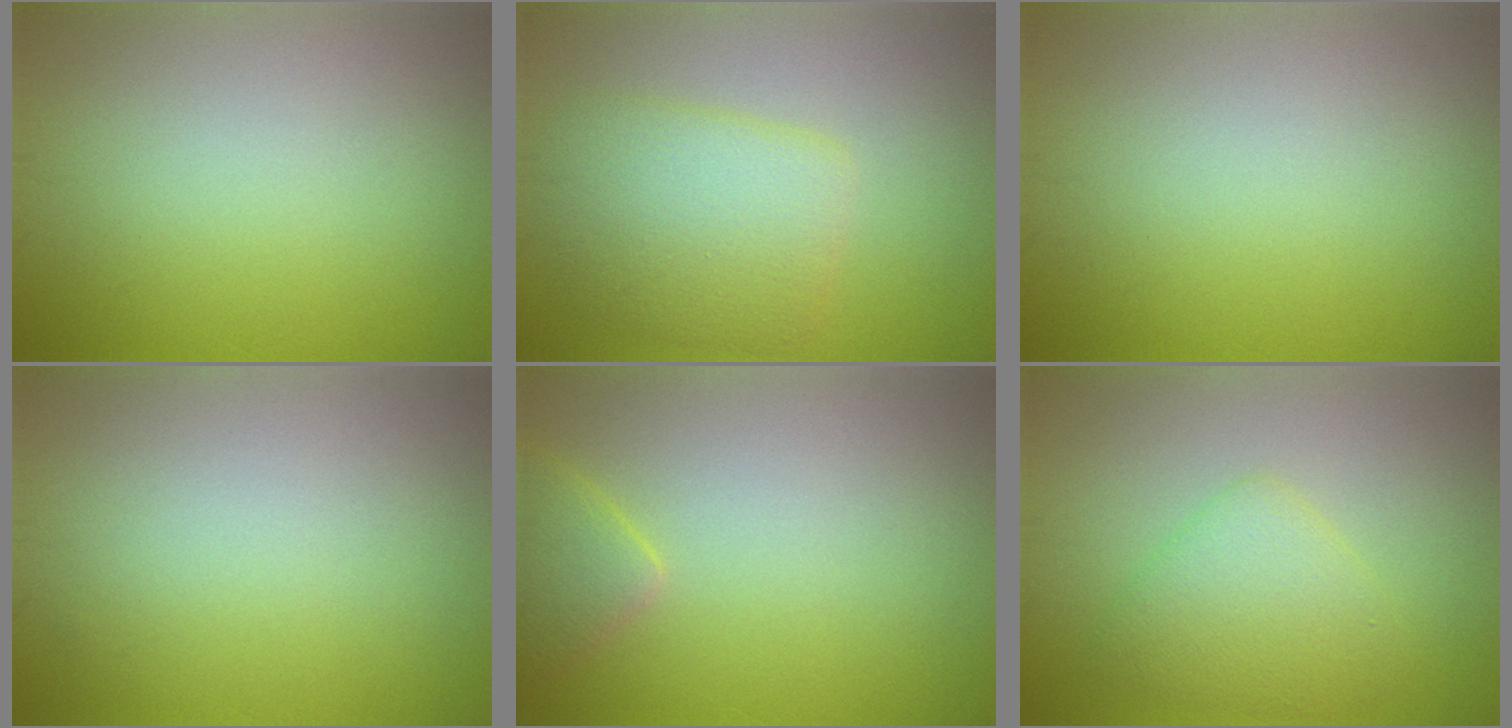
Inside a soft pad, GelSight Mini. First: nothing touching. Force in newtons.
{"total": 5.2, "press": 5.2, "slide": 0.1}
{"total": 0.0}
{"total": 0.0}
{"total": 2.5, "press": 2.4, "slide": 0.2}
{"total": 3.5, "press": 3.5, "slide": 0.2}